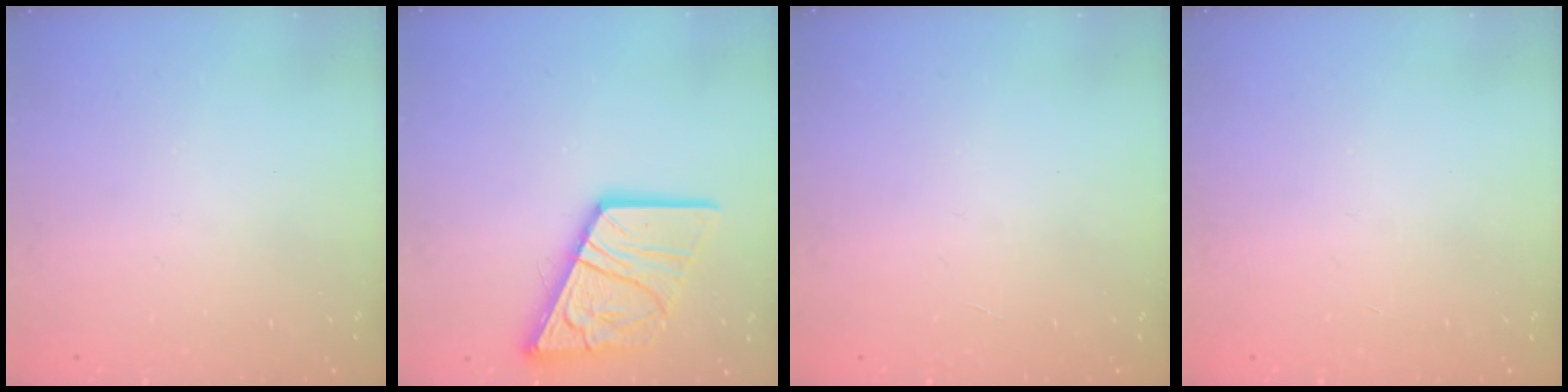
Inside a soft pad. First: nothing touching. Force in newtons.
{"total": 16.4, "press": 16.3, "slide": 1.9}
{"total": 0.0}
{"total": 0.0}